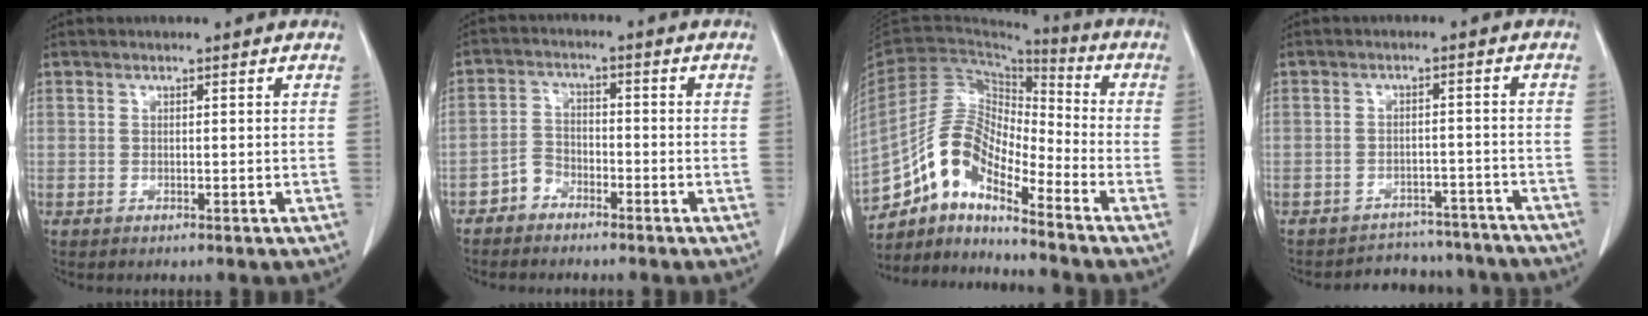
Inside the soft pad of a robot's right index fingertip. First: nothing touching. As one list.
[{"total": 3.3, "force": [-2.5, 2.1, 0.6], "torque": [-0.006, 0.010, -0.051]}, {"total": 11.9, "force": [-8.7, 3.5, 7.3], "torque": [-0.147, 0.033, -0.164]}, {"total": 9.5, "force": [-8.9, 3.4, -0.3], "torque": [0.018, 0.029, -0.104]}]